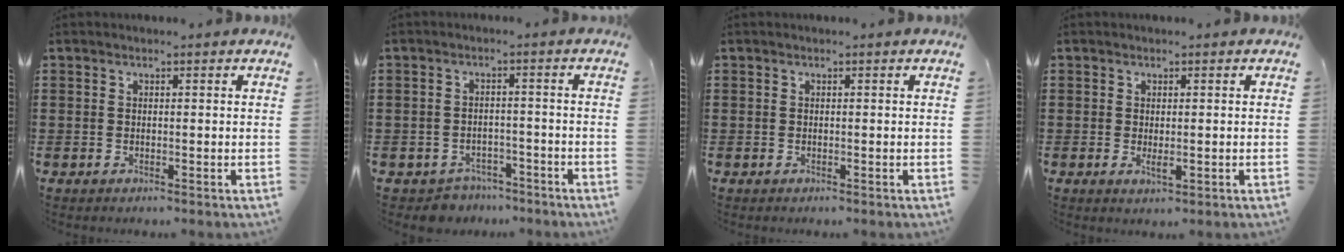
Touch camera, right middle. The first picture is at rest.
{"total": 3.0, "force": [-2.9, 0.7, -0.4], "torque": [-0.004, 0.000, -0.064]}
{"total": 0.0}
{"total": 1.6, "force": [-0.1, 0.6, 1.4], "torque": [-0.027, -0.002, 0.001]}